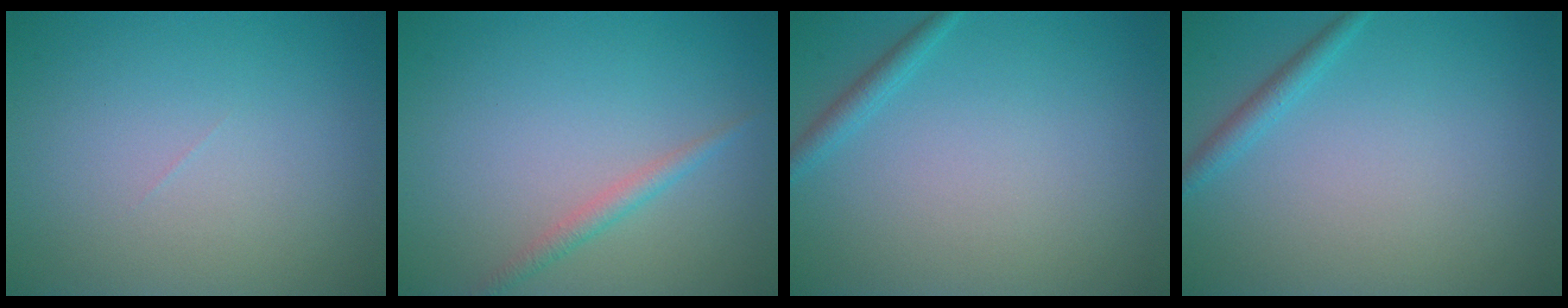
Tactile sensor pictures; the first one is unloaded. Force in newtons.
{"total": 1.4, "press": 1.4, "slide": 0.0}
{"total": 1.3, "press": 1.3, "slide": 0.1}
{"total": 1.4, "press": 1.4, "slide": 0.1}